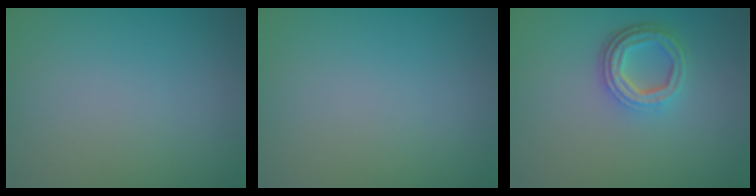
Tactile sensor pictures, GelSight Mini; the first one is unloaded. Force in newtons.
{"total": 0.0}
{"total": 4.2, "press": 3.2, "slide": 2.7}